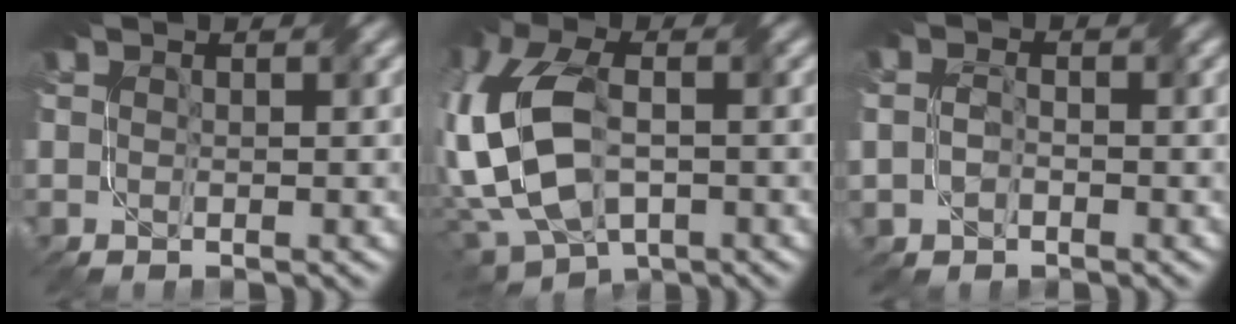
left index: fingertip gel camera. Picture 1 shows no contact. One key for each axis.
{"total": 11.2, "fx": -2.3, "fy": 6.7, "fz": 8.7, "tx": -0.215, "ty": -0.012, "tz": -0.041}
{"total": 2.0, "fx": -0.4, "fy": 1.6, "fz": 1.1, "tx": -0.021, "ty": -0.004, "tz": -0.004}